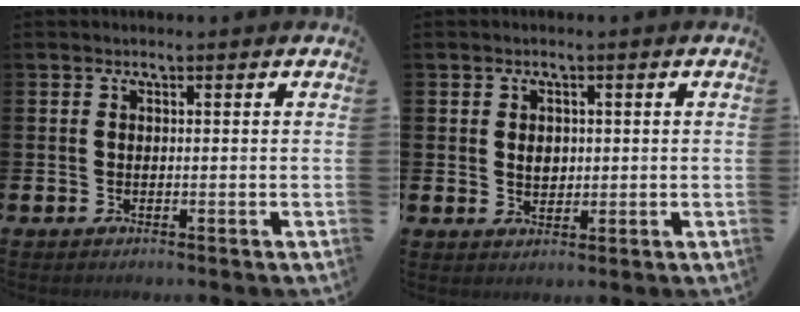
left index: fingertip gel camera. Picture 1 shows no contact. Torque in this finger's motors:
{"motor_torque": [0.77, -0.02, 0.25, 0.10]}